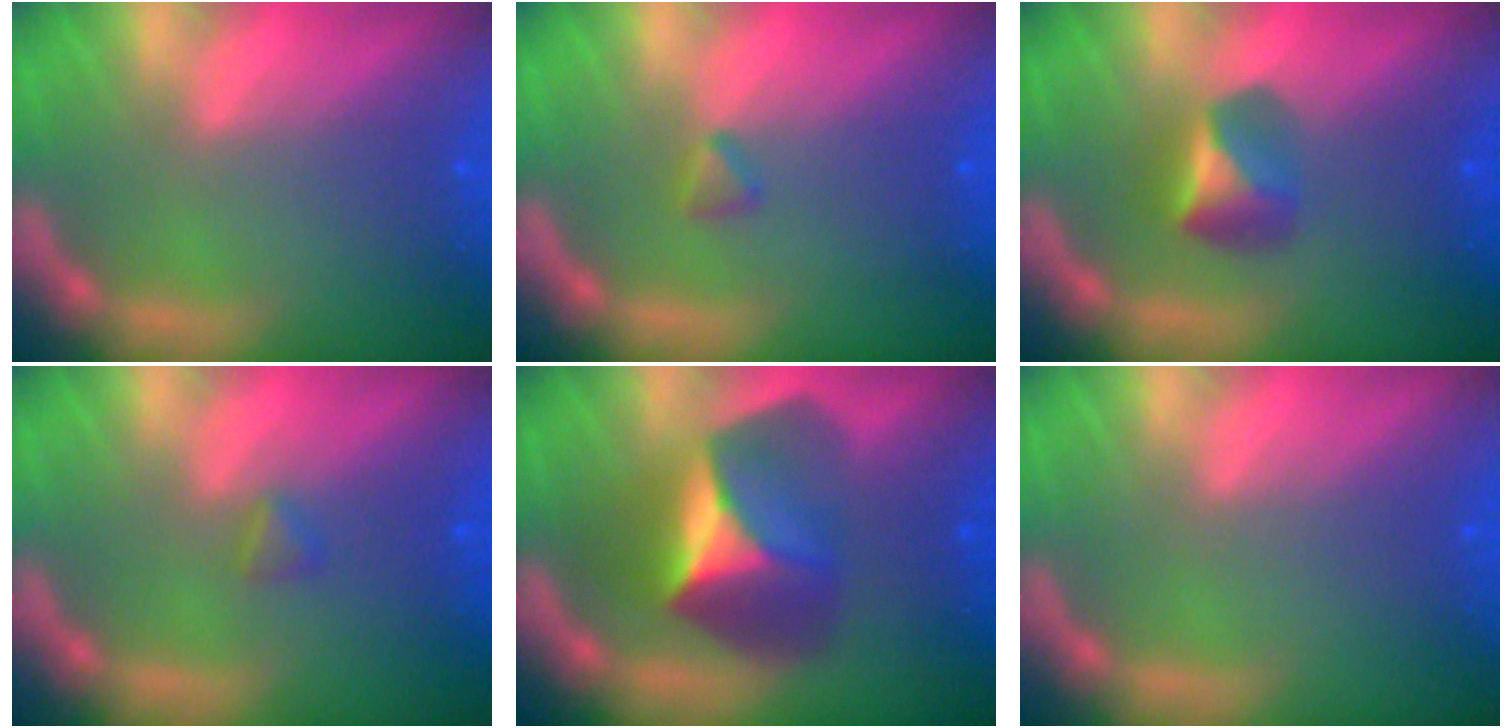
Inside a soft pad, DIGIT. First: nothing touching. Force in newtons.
{"total": 0.9}
{"total": 2.9}
{"total": 0.9}
{"total": 6.9}
{"total": 0.0}